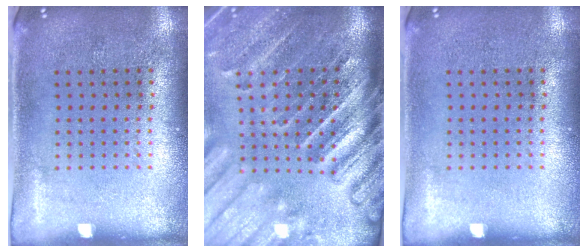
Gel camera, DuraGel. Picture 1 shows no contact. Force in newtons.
{"total": 4.4, "press": 3.6, "slide": 2.6}
{"total": 0.0}